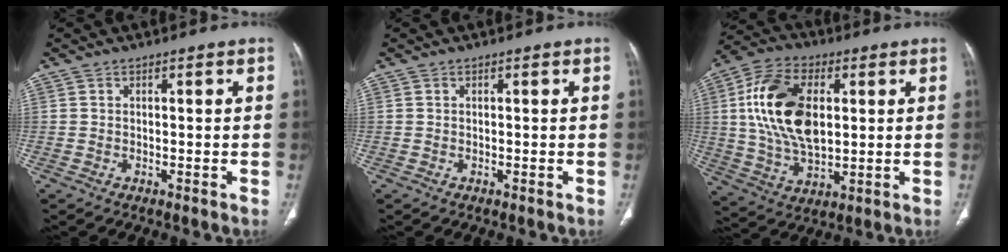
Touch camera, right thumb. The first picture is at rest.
{"total": 0.0}
{"total": 17.8, "force": [3.0, 10.3, 14.2], "torque": [-0.257, 0.001, 0.057]}